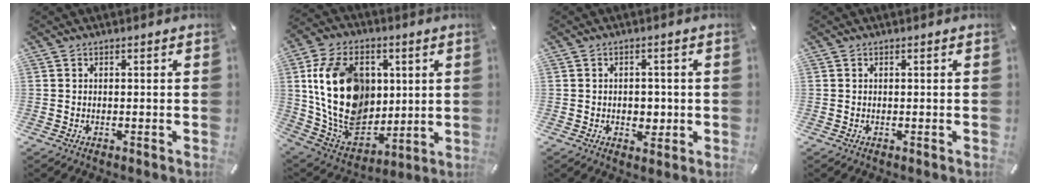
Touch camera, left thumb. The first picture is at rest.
{"total": 20.8, "force": [3.7, 16.0, 12.8], "torque": [-0.250, -0.017, 0.074]}
{"total": 3.4, "force": [-0.3, 2.8, 1.9], "torque": [-0.022, -0.002, -0.011]}
{"total": 0.0}